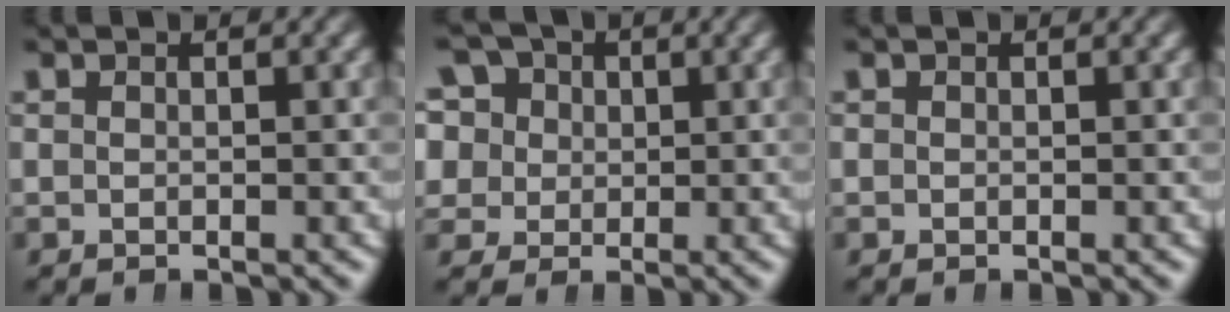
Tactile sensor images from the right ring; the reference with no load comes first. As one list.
[{"total": 11.2, "force": [1.8, 10.2, 4.2], "torque": [-0.117, -0.019, 0.026]}, {"total": 0.6, "force": [0.0, 0.6, -0.1], "torque": [0.000, 0.000, -0.002]}]